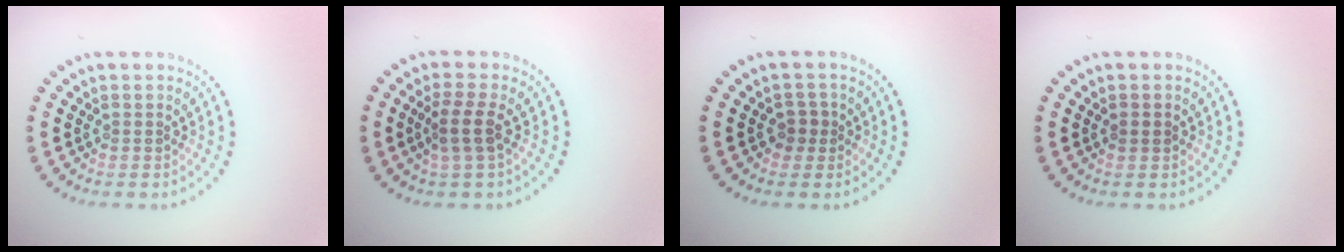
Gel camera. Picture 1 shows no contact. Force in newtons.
{"total": 2.4, "press": 1.9, "slide": 1.5}
{"total": 1.5, "press": 1.2, "slide": 0.9}
{"total": 1.0, "press": 1.0, "slide": 0.0}